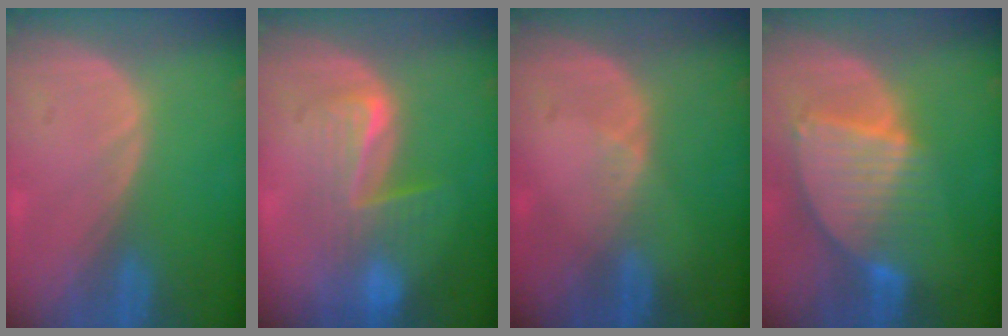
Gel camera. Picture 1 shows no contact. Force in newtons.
{"total": 6.5, "press": 6.4, "slide": 1.3}
{"total": 1.8, "press": 1.2, "slide": 1.3}
{"total": 8.6, "press": 7.4, "slide": 4.3}